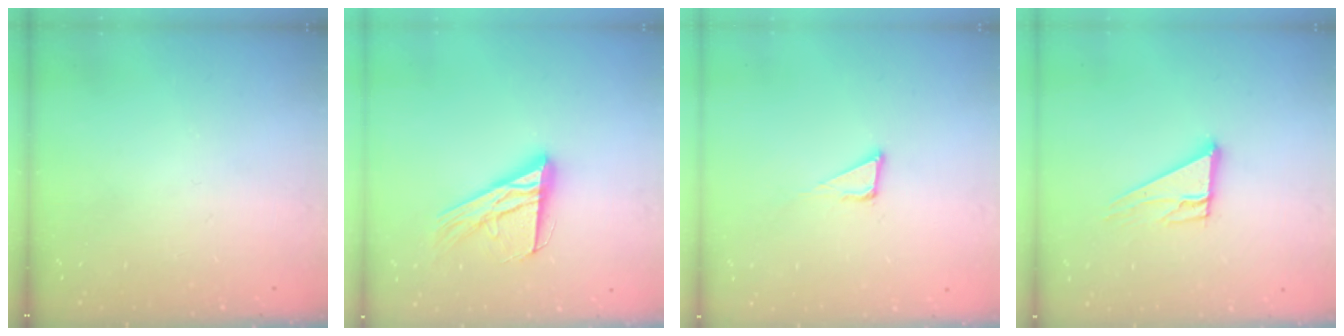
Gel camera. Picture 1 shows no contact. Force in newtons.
{"total": 16.7, "press": 16.6, "slide": 1.6}
{"total": 3.8, "press": 3.8, "slide": 0.2}
{"total": 10.0, "press": 10.0, "slide": 0.5}